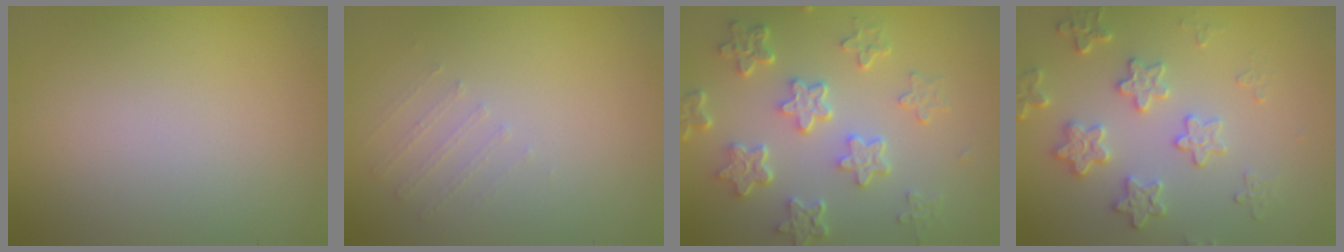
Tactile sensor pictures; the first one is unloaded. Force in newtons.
{"total": 0.6, "press": 0.5, "slide": 0.4}
{"total": 5.9, "press": 4.4, "slide": 3.8}
{"total": 3.8, "press": 3.5, "slide": 1.7}